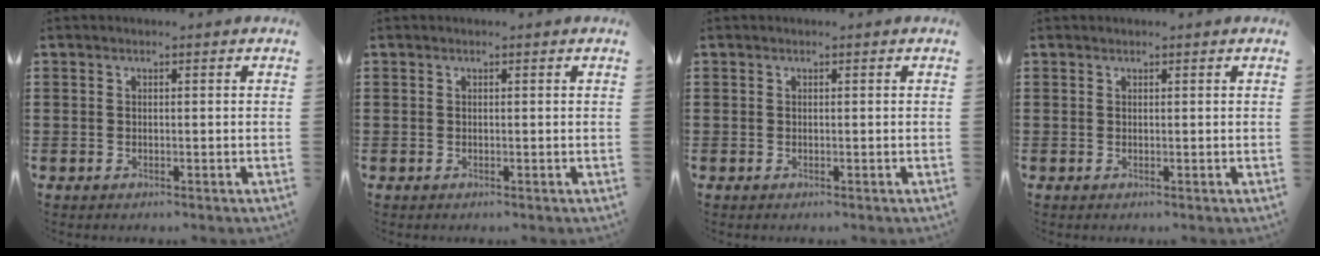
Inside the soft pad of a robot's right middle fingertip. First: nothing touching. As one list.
[{"total": 0.0}, {"total": 0.0}, {"total": 0.0}]